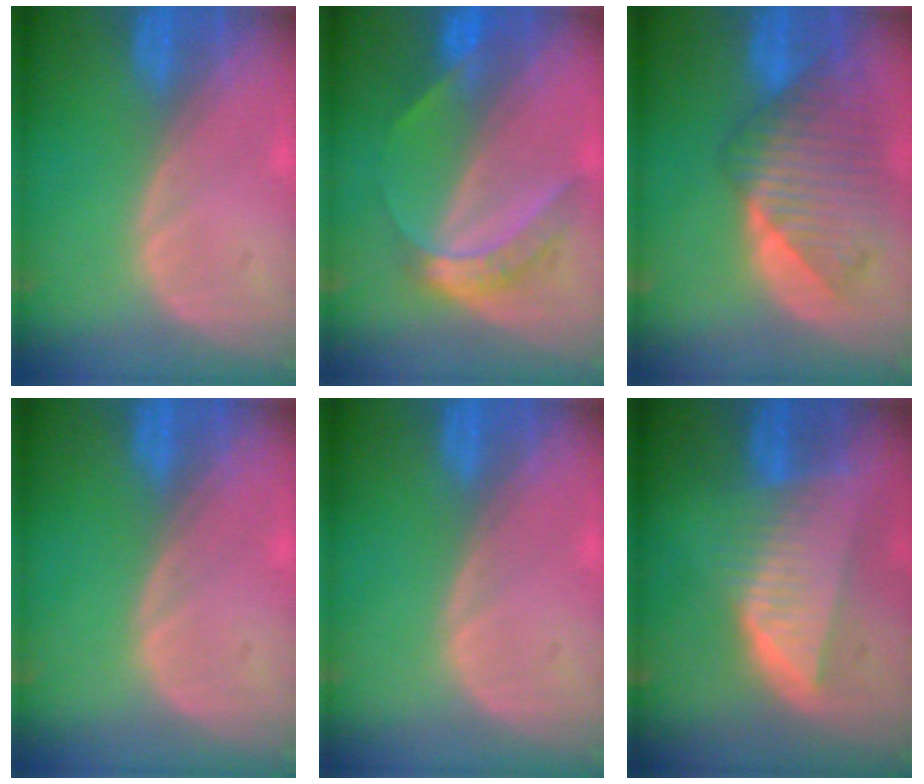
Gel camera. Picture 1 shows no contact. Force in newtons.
{"total": 6.3, "press": 5.2, "slide": 3.4}
{"total": 9.7, "press": 8.5, "slide": 4.6}
{"total": 0.0}
{"total": 0.0}
{"total": 8.0, "press": 7.2, "slide": 3.5}